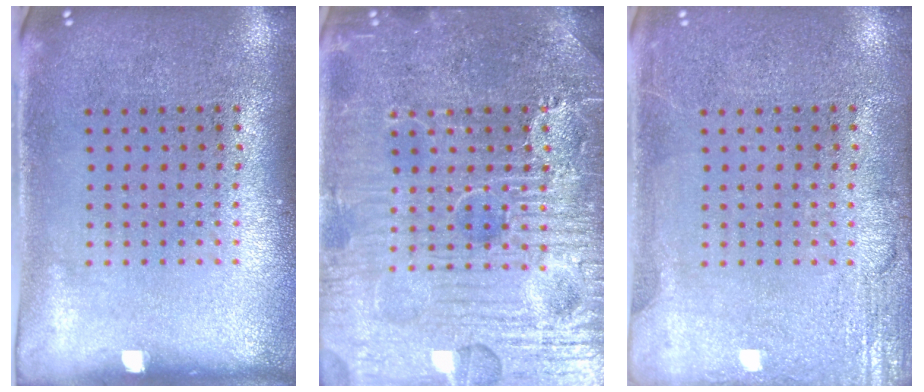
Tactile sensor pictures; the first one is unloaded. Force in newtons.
{"total": 7.9, "press": 7.9, "slide": 0.9}
{"total": 2.7, "press": 2.7, "slide": 0.3}